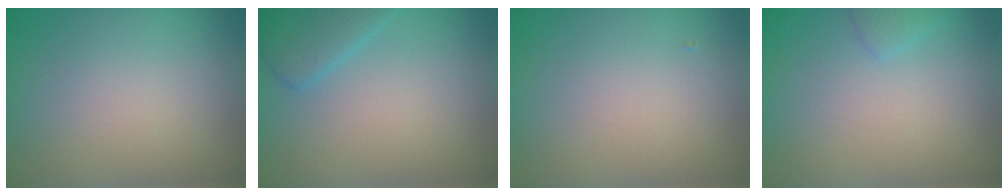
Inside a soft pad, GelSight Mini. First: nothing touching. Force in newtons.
{"total": 2.8, "press": 2.8, "slide": 0.2}
{"total": 0.0}
{"total": 1.2, "press": 1.2, "slide": 0.1}